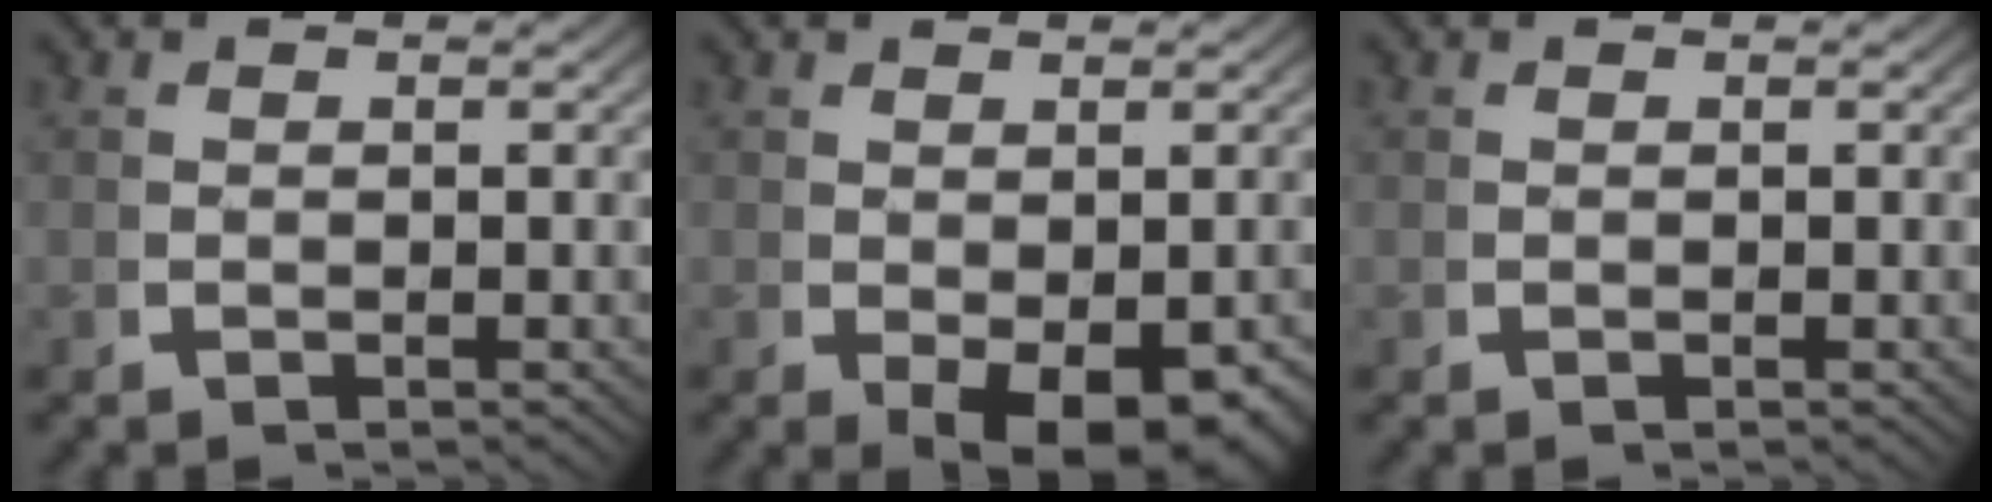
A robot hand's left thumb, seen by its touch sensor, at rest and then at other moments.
{"total": 4.6, "force": [-1.2, 2.5, 3.7], "torque": [-0.070, -0.035, 0.005]}
{"total": 0.0}